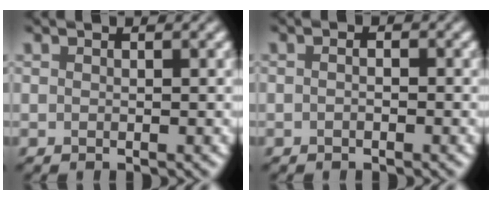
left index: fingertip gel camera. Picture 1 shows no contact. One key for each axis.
{"total": 1.1, "fx": 0.0, "fy": 0.8, "fz": 0.7, "tx": -0.001, "ty": -0.004, "tz": -0.022}